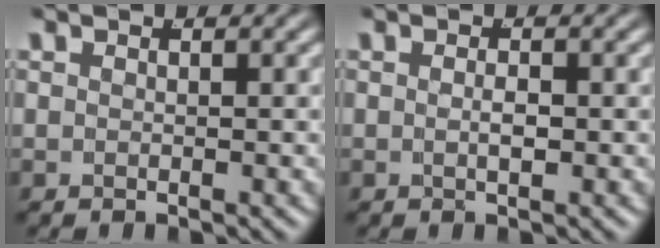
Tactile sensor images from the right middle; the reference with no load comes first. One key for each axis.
{"total": 1.0, "fx": -0.3, "fy": 0.1, "fz": 0.9, "tx": -0.017, "ty": -0.007, "tz": -0.001}